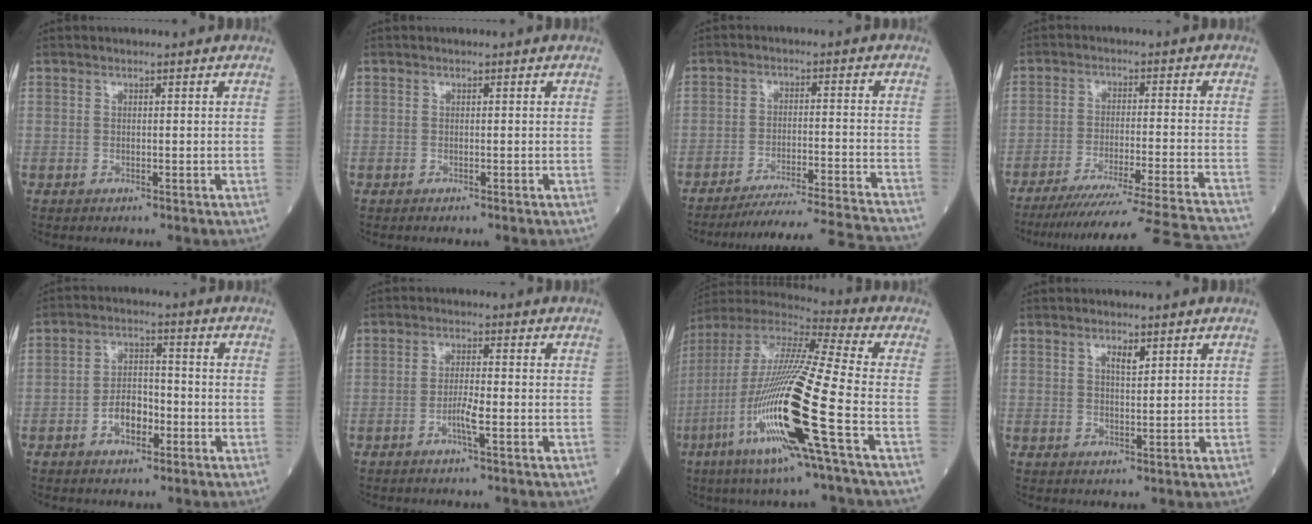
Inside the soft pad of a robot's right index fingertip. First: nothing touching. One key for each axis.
{"total": 1.1, "fx": -1.0, "fy": 0.0, "fz": 0.5, "tx": -0.002, "ty": 0.001, "tz": -0.013}
{"total": 18.2, "fx": -17.3, "fy": -1.9, "fz": 5.1, "tx": -0.059, "ty": -0.024, "tz": -0.244}
{"total": 25.0, "fx": -23.2, "fy": -2.4, "fz": 9.1, "tx": -0.081, "ty": -0.057, "tz": -0.315}
{"total": 5.2, "fx": -2.1, "fy": 2.9, "fz": 3.8, "tx": -0.072, "ty": 0.011, "tz": -0.037}
{"total": 2.8, "fx": -1.2, "fy": 0.0, "fz": 2.6, "tx": -0.053, "ty": -0.002, "tz": -0.023}
{"total": 22.2, "fx": -7.1, "fy": 0.1, "fz": 21.0, "tx": -0.448, "ty": -0.036, "tz": -0.143}
{"total": 2.0, "fx": 1.2, "fy": 0.4, "fz": 1.6, "tx": -0.029, "ty": -0.001, "tz": 0.021}